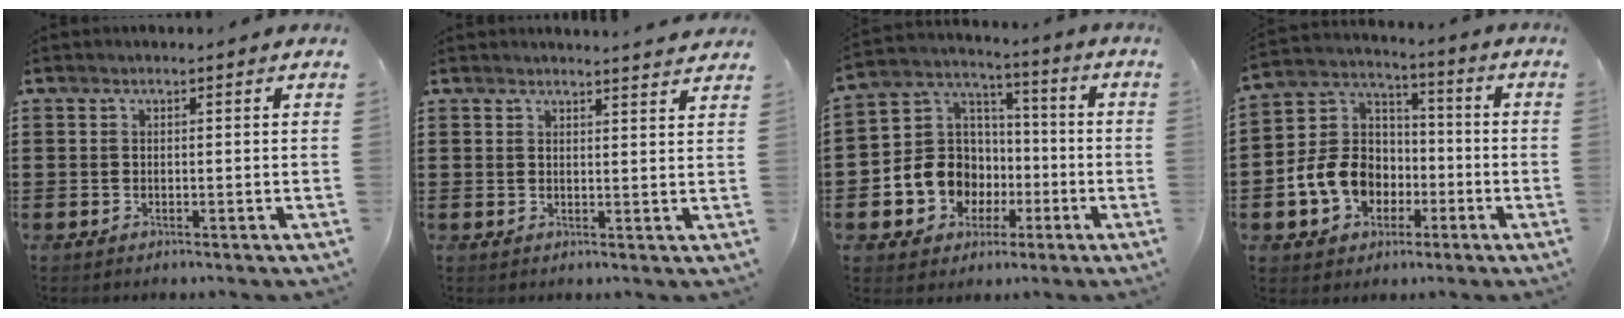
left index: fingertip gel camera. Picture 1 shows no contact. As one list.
[{"total": 2.2, "force": [2.2, -0.3, 0.2], "torque": [-0.009, -0.006, 0.041]}, {"total": 9.8, "force": [-2.9, 9.1, 2.4], "torque": [-0.100, 0.010, -0.051]}, {"total": 11.0, "force": [-3.5, 9.2, 5.0], "torque": [-0.154, 0.023, -0.070]}]